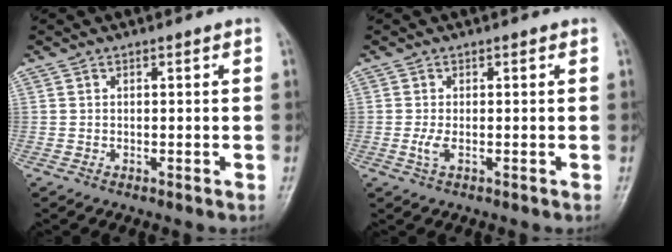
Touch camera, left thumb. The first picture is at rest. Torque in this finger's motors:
{"motor_torque": [0.02, 0.03, 0.13, 0.03, 0.01]}